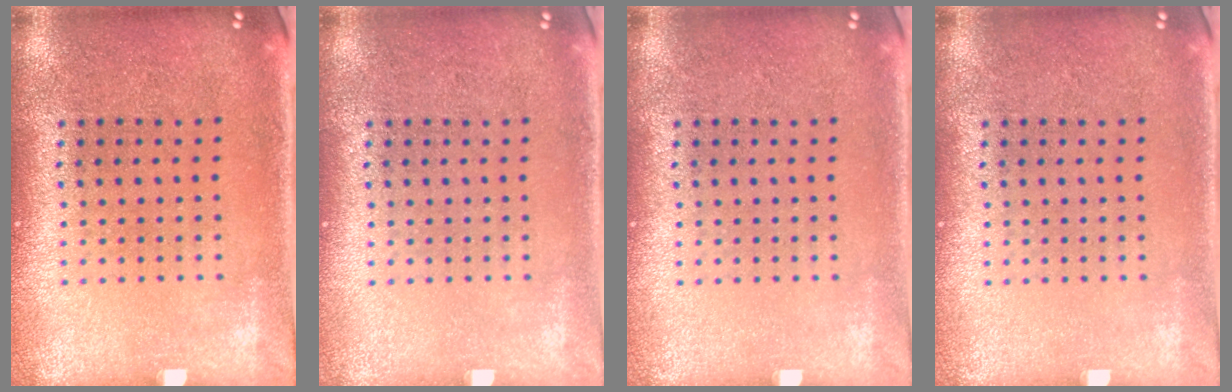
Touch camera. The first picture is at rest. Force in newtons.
{"total": 0.0}
{"total": 0.0}
{"total": 0.0}